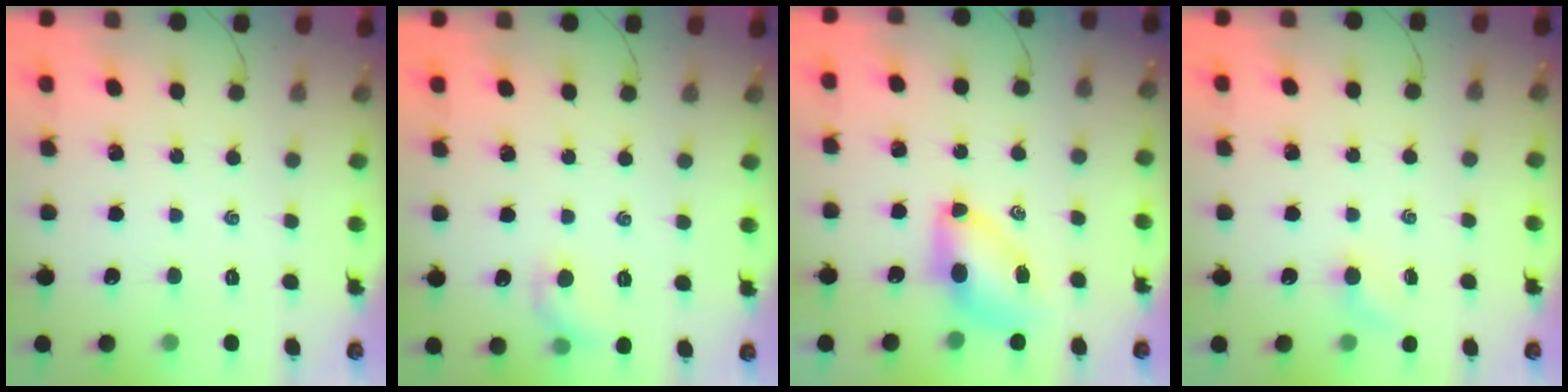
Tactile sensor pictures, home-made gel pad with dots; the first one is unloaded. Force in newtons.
{"total": 6.6, "press": 6.5, "slide": 1.4}
{"total": 7.7, "press": 7.7, "slide": 0.9}
{"total": 2.9, "press": 2.7, "slide": 0.9}